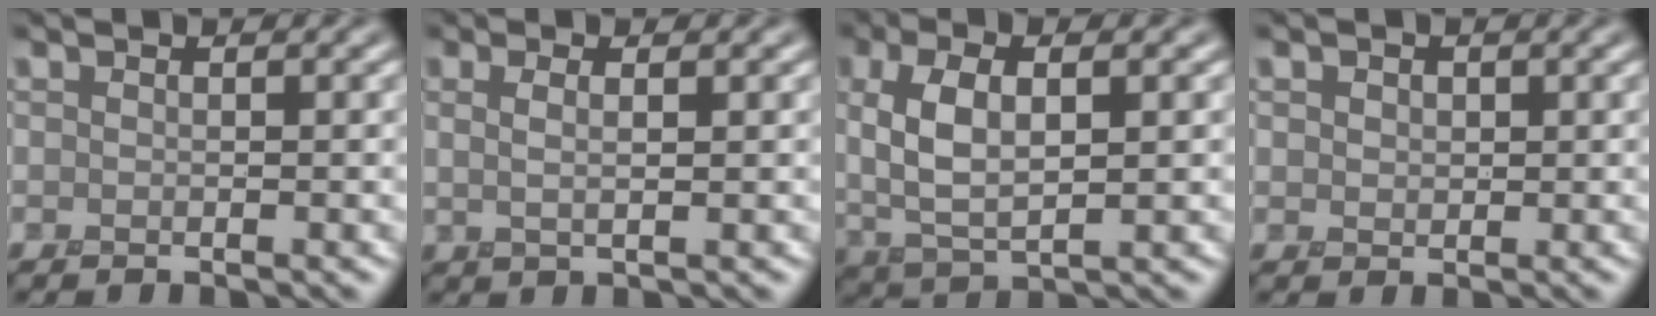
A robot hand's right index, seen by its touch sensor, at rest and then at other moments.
{"total": 1.6, "force": [0.6, 0.4, 1.5], "torque": [-0.019, -0.006, 0.009]}
{"total": 5.7, "force": [0.9, 2.5, 5.0], "torque": [-0.104, 0.002, 0.017]}
{"total": 1.8, "force": [0.6, 1.5, 0.8], "torque": [-0.023, 0.006, 0.011]}